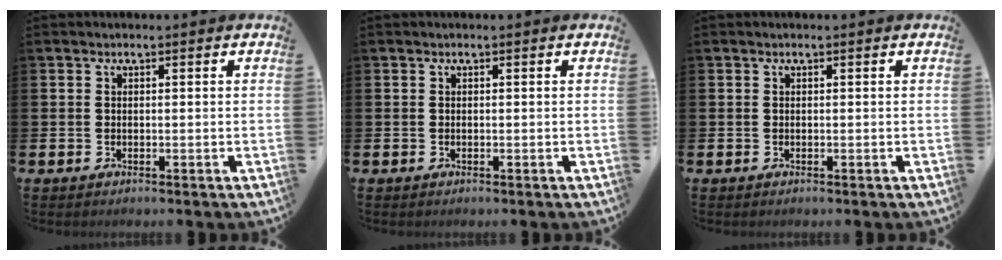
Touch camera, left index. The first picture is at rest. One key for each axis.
{"total": 0.0}
{"total": 0.0}